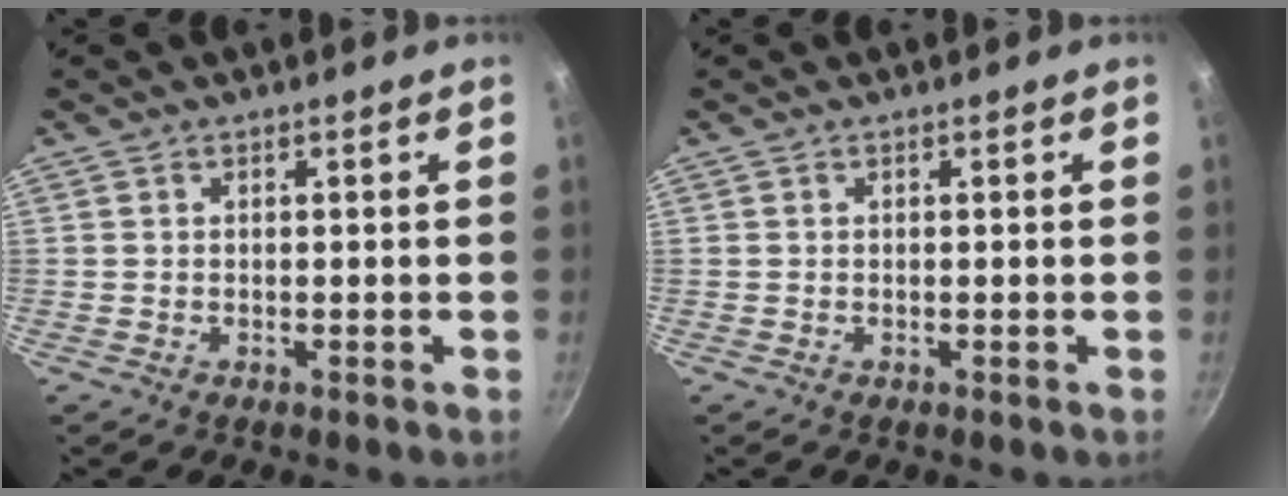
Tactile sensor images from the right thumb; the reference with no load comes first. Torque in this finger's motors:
{"motor_torque": [-0.05, 0.05, 0.00, 0.00, 0.06]}